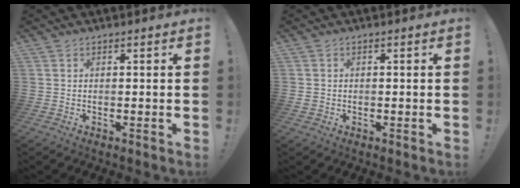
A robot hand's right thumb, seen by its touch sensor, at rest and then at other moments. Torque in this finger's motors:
{"motor_torque": [0.08, 0.02, 0.24, -0.24, 0.00]}